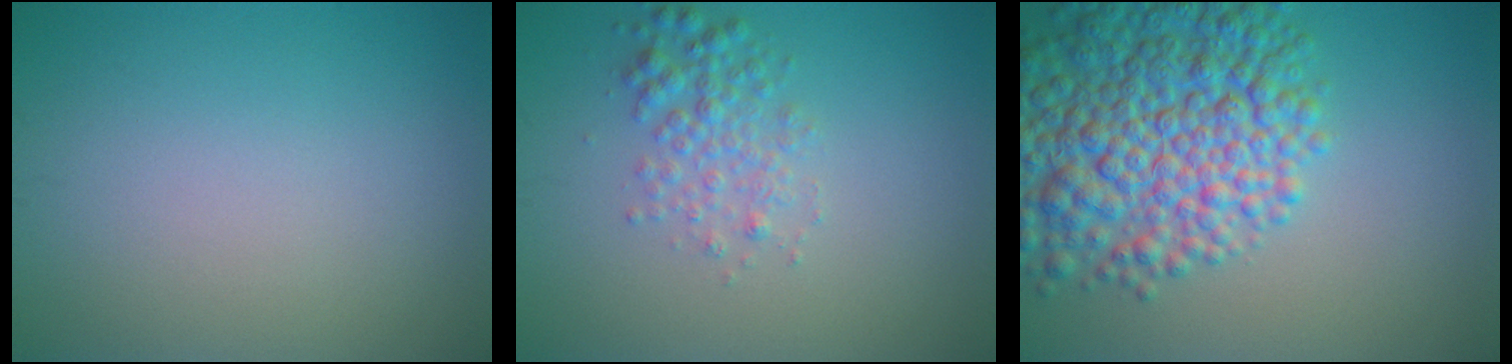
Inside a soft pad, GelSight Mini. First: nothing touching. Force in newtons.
{"total": 2.5, "press": 2.5, "slide": 0.0}
{"total": 9.9, "press": 9.9, "slide": 0.4}